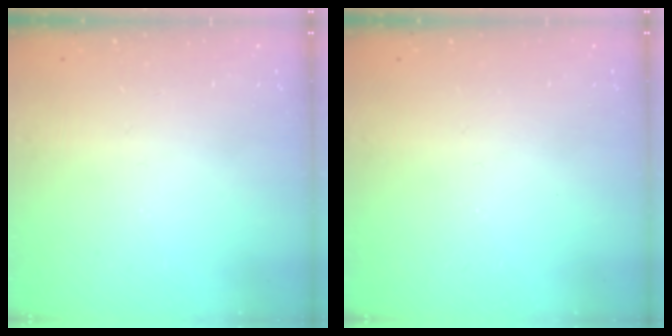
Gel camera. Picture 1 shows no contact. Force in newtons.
{"total": 0.0}